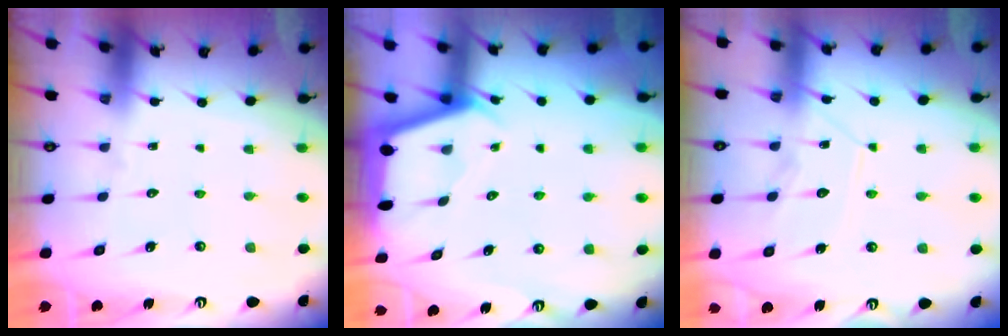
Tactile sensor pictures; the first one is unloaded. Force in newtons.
{"total": 2.2, "press": 2.2, "slide": 0.1}
{"total": 10.1, "press": 10.1, "slide": 0.8}